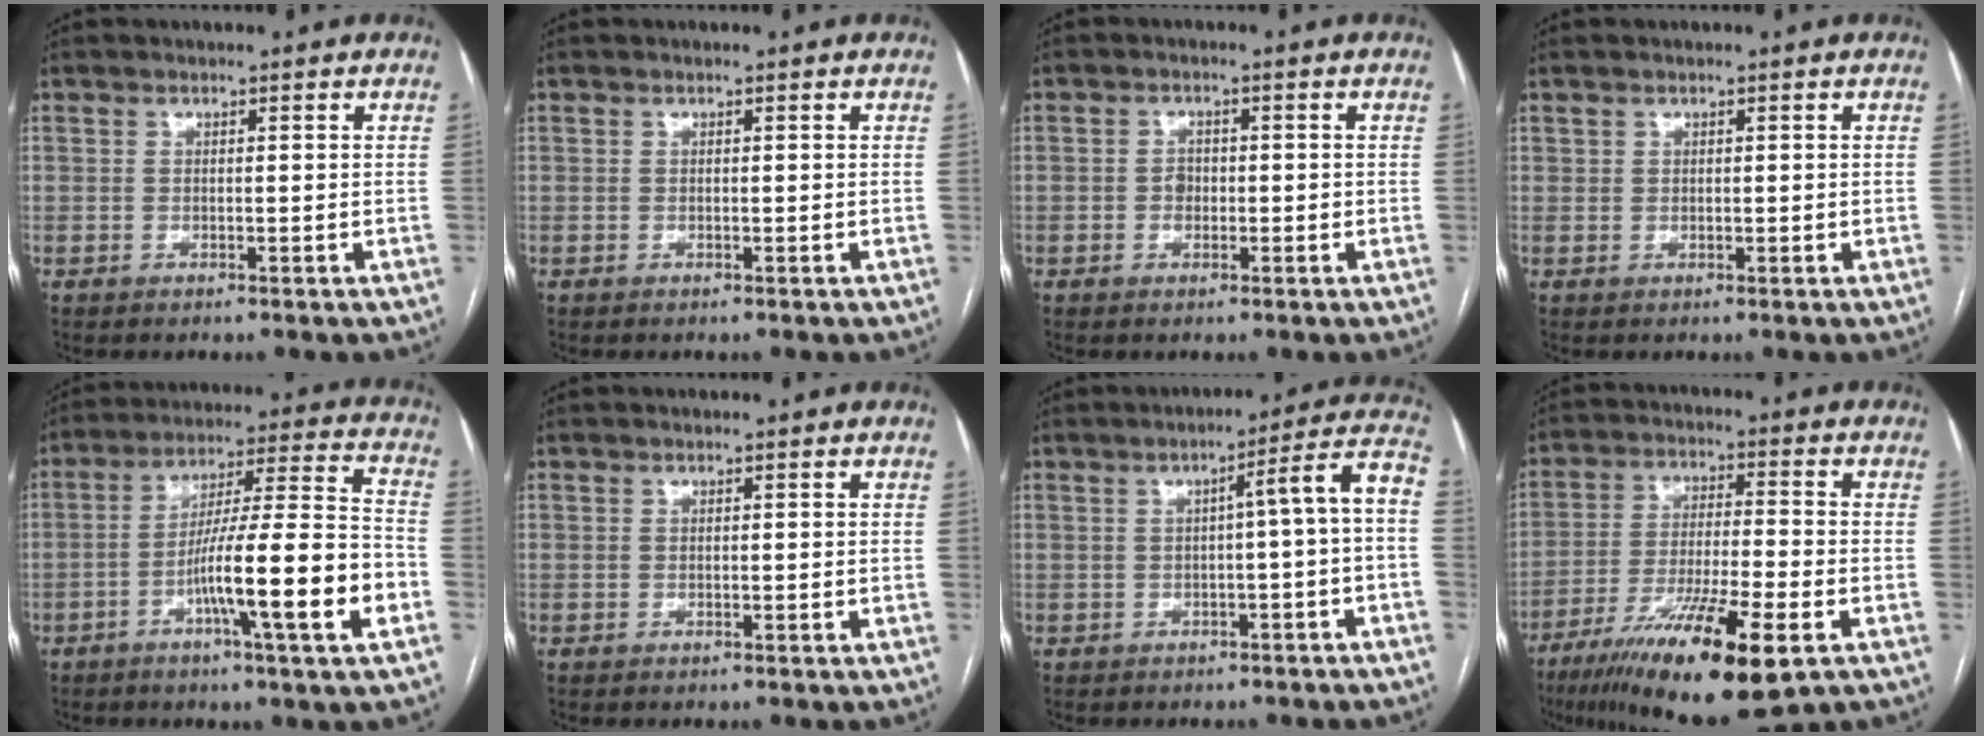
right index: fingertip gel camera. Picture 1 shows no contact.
{"total": 0.0}
{"total": 1.8, "force": [-0.3, 1.4, 1.0], "torque": [-0.015, 0.004, -0.005]}
{"total": 0.7, "force": [0.5, 0.5, 0.1], "torque": [0.007, -0.002, 0.005]}
{"total": 16.3, "force": [-5.8, -0.2, 15.2], "torque": [-0.252, 0.001, -0.094]}
{"total": 0.0}
{"total": 7.4, "force": [-0.8, -0.1, 7.3], "torque": [-0.086, 0.026, -0.015]}
{"total": 17.7, "force": [-9.8, 2.1, 14.6], "torque": [-0.246, -0.037, -0.163]}